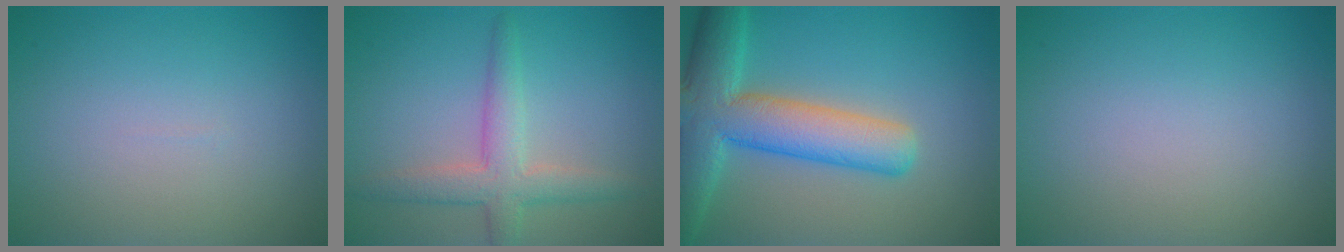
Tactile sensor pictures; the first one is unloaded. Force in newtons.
{"total": 3.8, "press": 3.8, "slide": 0.2}
{"total": 8.5, "press": 8.5, "slide": 0.5}
{"total": 0.0}